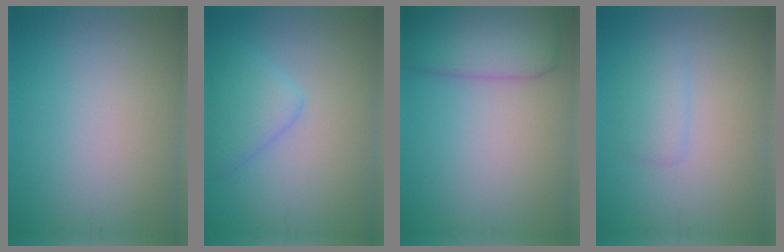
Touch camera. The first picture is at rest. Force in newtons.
{"total": 3.1, "press": 3.1, "slide": 0.1}
{"total": 5.5, "press": 5.5, "slide": 0.1}
{"total": 1.7, "press": 1.7, "slide": 0.2}